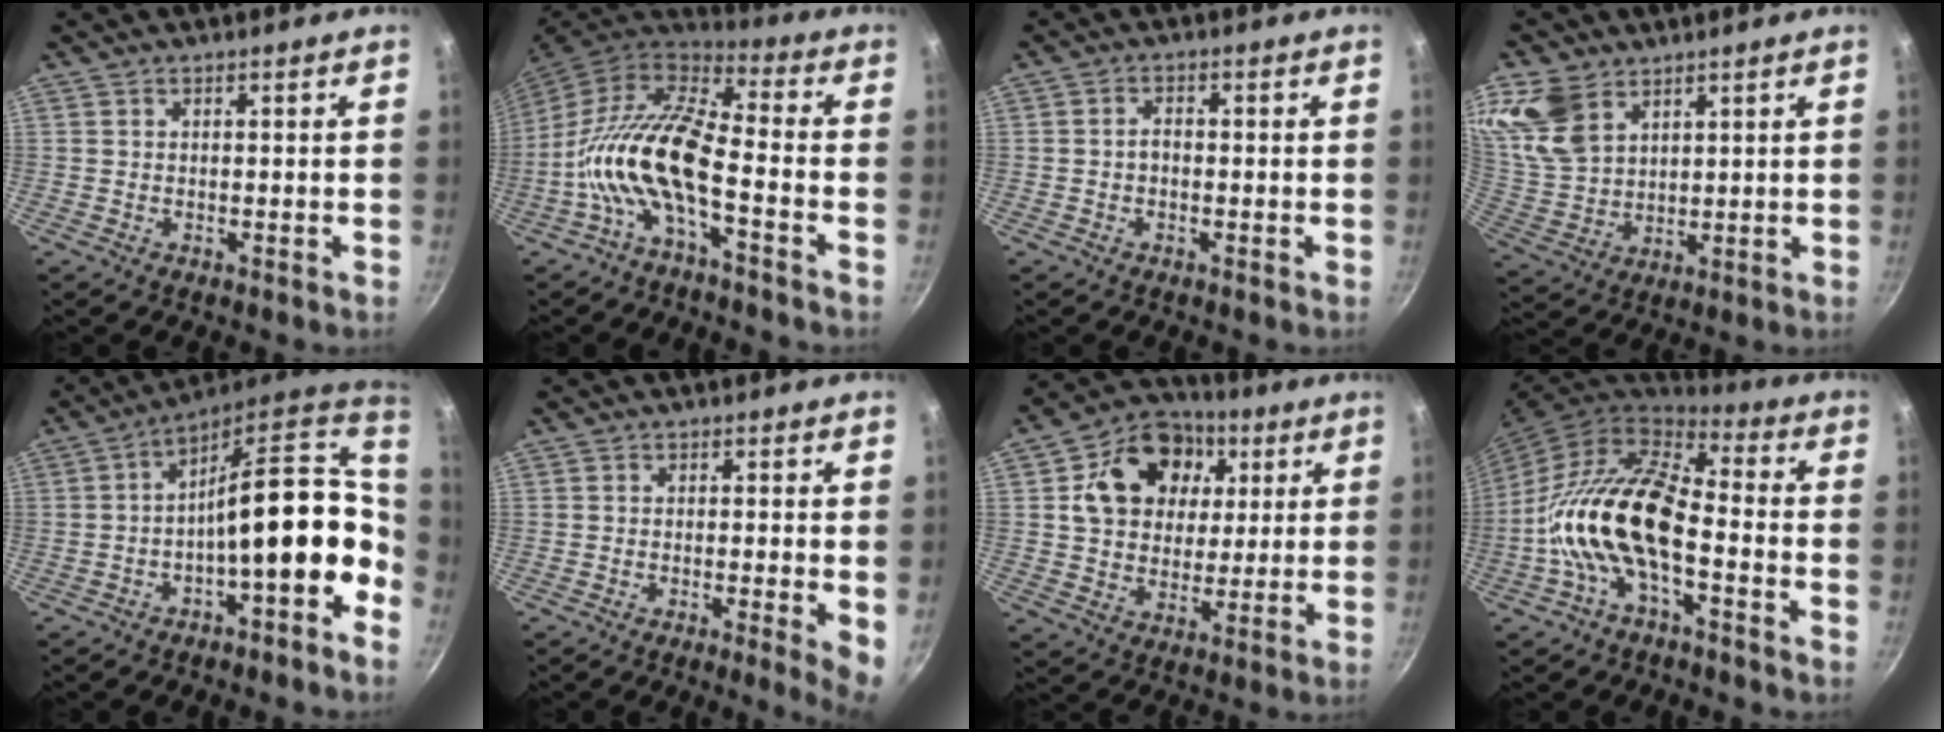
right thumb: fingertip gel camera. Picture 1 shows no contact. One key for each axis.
{"total": 14.6, "fx": -4.5, "fy": 5.6, "fz": 12.7, "tx": -0.248, "ty": 0.049, "tz": -0.100}
{"total": 2.0, "fx": -0.4, "fy": 1.4, "fz": 1.4, "tx": -0.018, "ty": 0.012, "tz": -0.008}
{"total": 12.2, "fx": 6.8, "fy": 8.1, "fz": 6.1, "tx": -0.116, "ty": -0.021, "tz": 0.146}
{"total": 14.5, "fx": -1.8, "fy": 5.7, "fz": 13.2, "tx": -0.167, "ty": 0.034, "tz": -0.030}
{"total": 4.9, "fx": -0.7, "fy": 0.7, "fz": 4.8, "tx": -0.060, "ty": -0.006, "tz": -0.013}
{"total": 16.5, "fx": 4.6, "fy": 13.1, "fz": 8.9, "tx": -0.130, "ty": 0.008, "tz": 0.071}
{"total": 16.5, "fx": -4.0, "fy": 8.0, "fz": 13.9, "tx": -0.256, "ty": 0.043, "tz": -0.090}